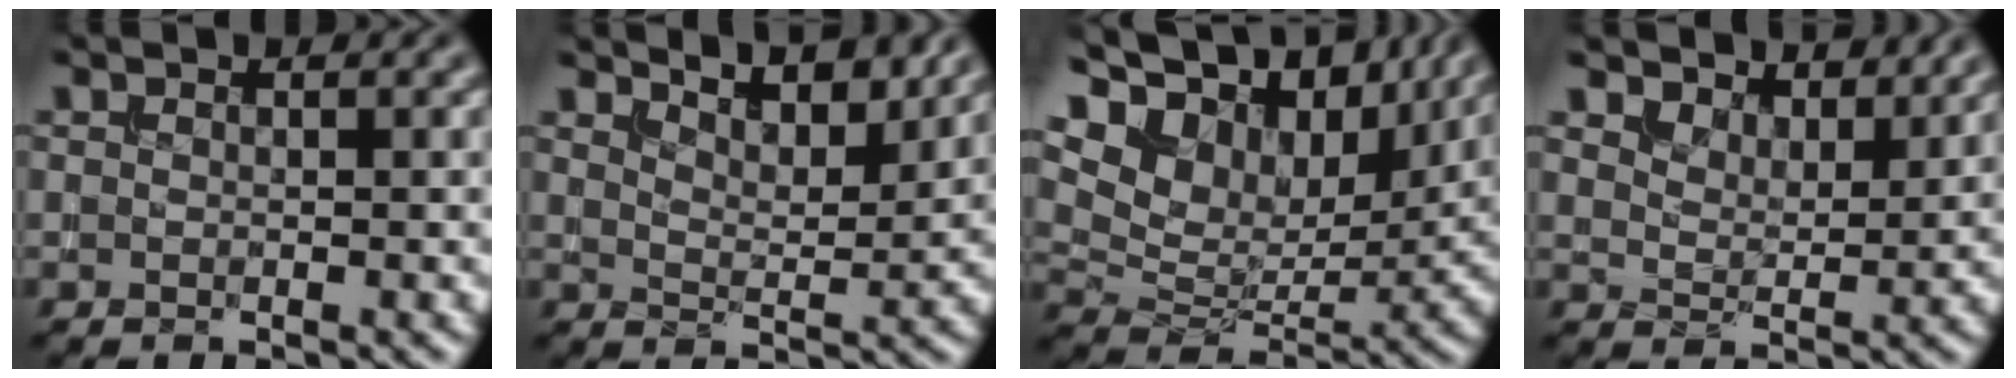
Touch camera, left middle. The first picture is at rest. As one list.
[{"total": 5.3, "force": [4.4, 1.3, 2.6], "torque": [-0.031, 0.005, 0.053]}, {"total": 16.1, "force": [9.1, 9.9, 9.0], "torque": [-0.205, 0.050, 0.163]}, {"total": 4.9, "force": [4.6, 1.4, 1.1], "torque": [-0.041, -0.019, 0.079]}]